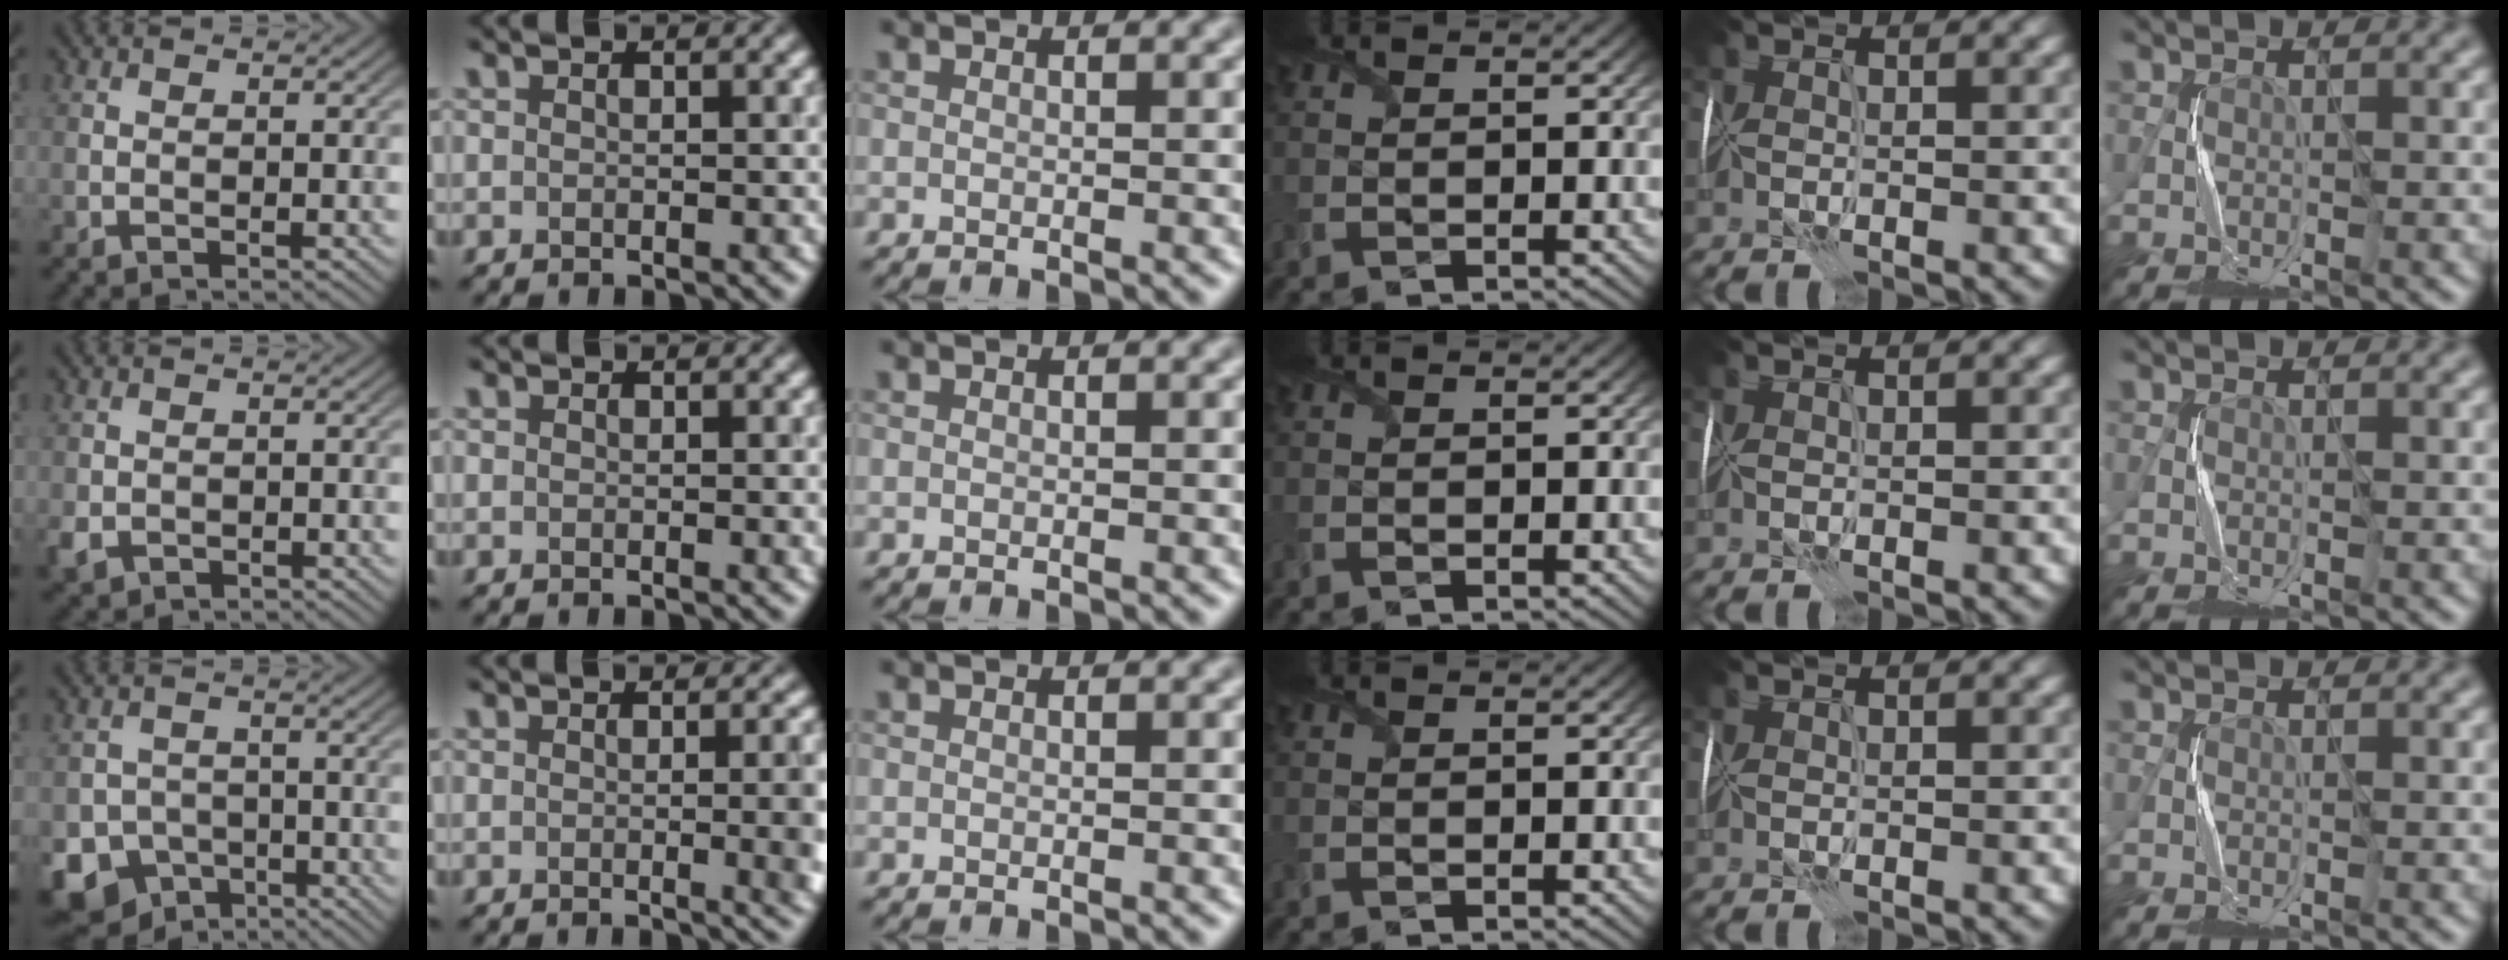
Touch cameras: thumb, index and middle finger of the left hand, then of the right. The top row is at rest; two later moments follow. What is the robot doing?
{"motion": "fold", "object": "tissue"}